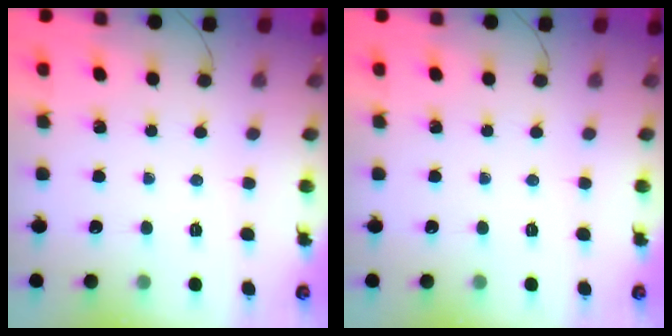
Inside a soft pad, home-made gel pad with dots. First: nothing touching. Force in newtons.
{"total": 0.0}